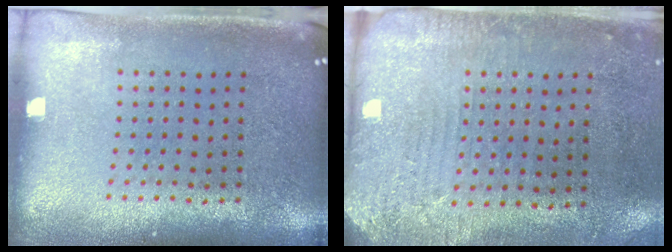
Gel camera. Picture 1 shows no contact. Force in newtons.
{"total": 2.8, "press": 2.3, "slide": 1.5}